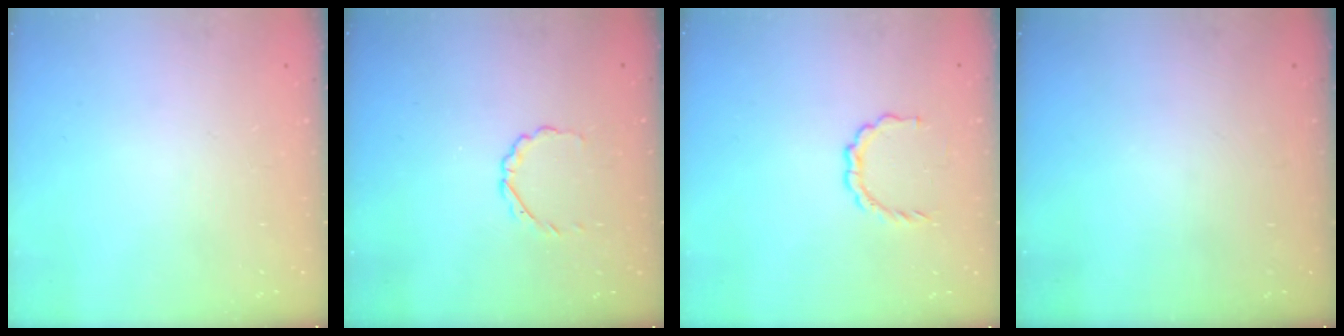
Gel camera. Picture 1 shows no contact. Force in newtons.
{"total": 2.0, "press": 1.8, "slide": 0.7}
{"total": 4.6, "press": 4.6, "slide": 0.5}
{"total": 0.0}